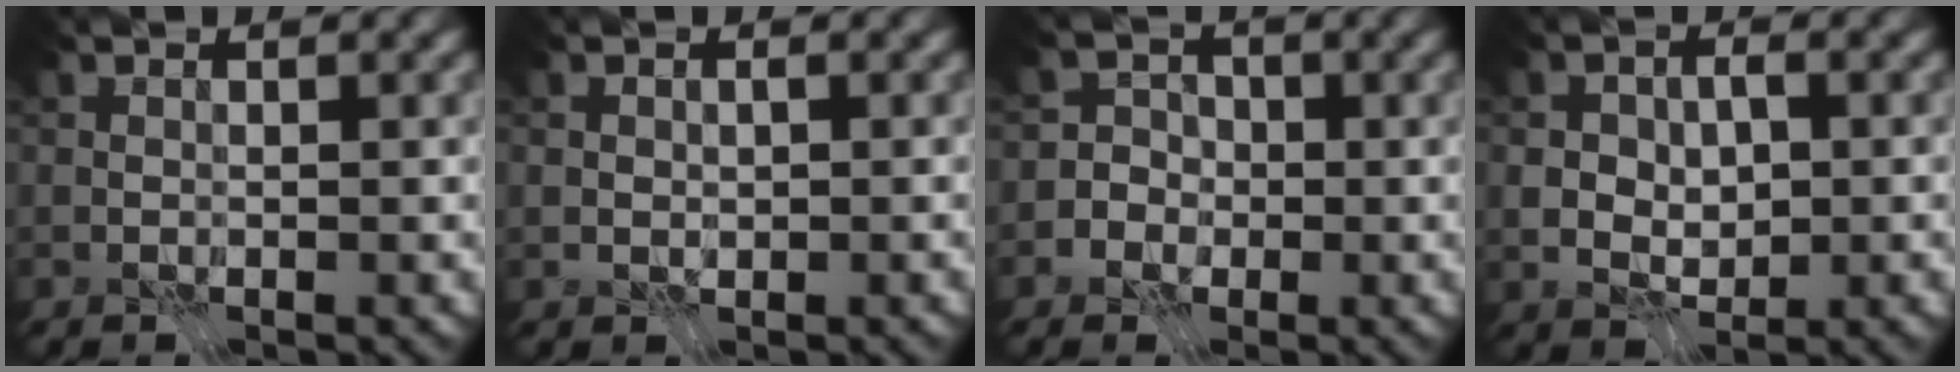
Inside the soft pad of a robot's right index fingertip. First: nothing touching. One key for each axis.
{"total": 0.8, "fx": -0.2, "fy": 0.6, "fz": 0.5, "tx": -0.010, "ty": -0.001, "tz": -0.003}
{"total": 3.5, "fx": -1.4, "fy": 3.2, "fz": 0.5, "tx": 0.024, "ty": 0.020, "tz": -0.055}
{"total": 4.0, "fx": -0.6, "fy": 2.6, "fz": 2.9, "tx": -0.048, "ty": -0.002, "tz": -0.005}